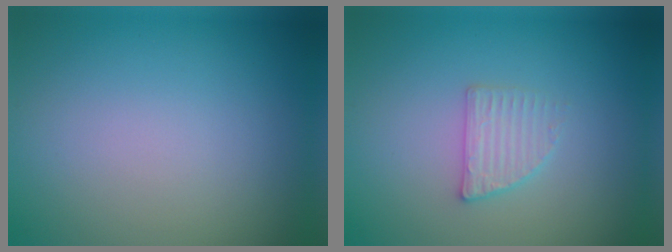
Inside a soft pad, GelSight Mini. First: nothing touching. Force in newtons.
{"total": 2.1, "press": 2.1, "slide": 0.4}